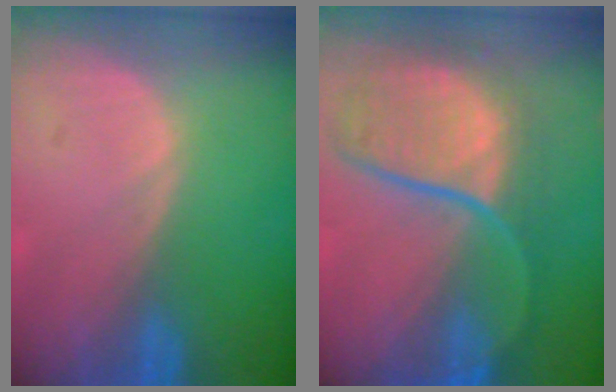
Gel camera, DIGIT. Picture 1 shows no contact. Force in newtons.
{"total": 10.5, "press": 9.6, "slide": 4.1}